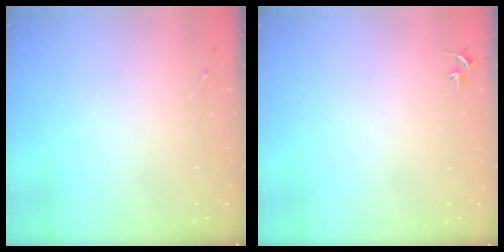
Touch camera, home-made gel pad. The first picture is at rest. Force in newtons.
{"total": 2.3, "press": 2.3, "slide": 0.2}